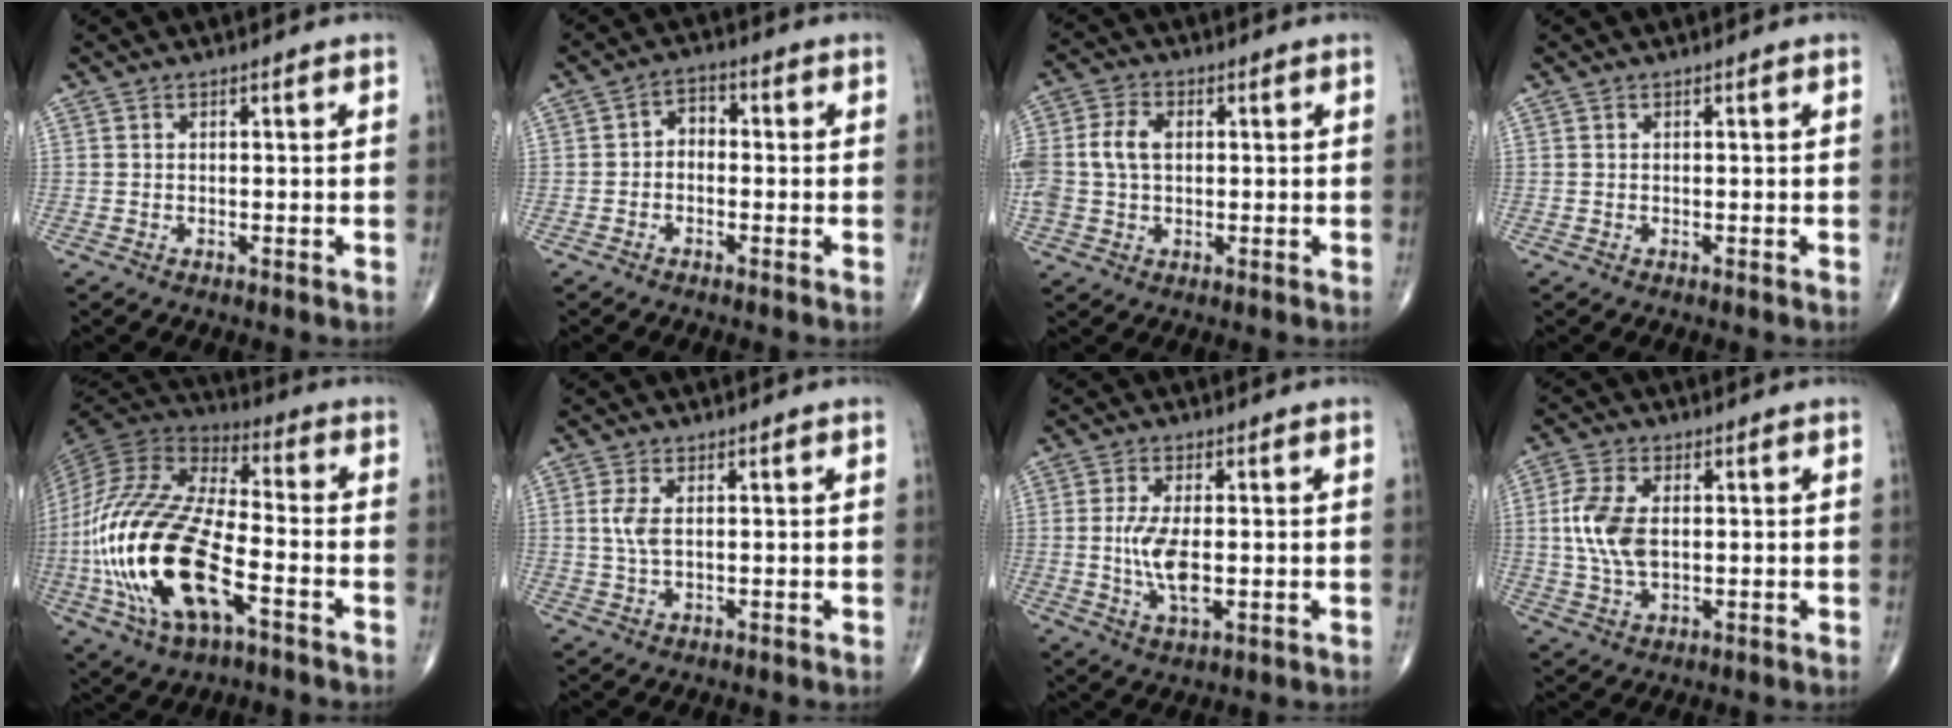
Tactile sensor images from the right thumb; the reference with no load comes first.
{"total": 3.5, "force": [-0.6, 2.6, 2.3], "torque": [-0.018, 0.020, -0.024]}
{"total": 8.5, "force": [0.8, 6.1, 5.9], "torque": [-0.129, 0.018, 0.017]}
{"total": 0.0}
{"total": 27.6, "force": [-7.9, 12.4, 23.4], "torque": [-0.541, 0.008, -0.141]}
{"total": 3.5, "force": [0.6, 1.6, 3.0], "torque": [-0.071, 0.000, 0.015]}
{"total": 7.7, "force": [-0.5, 3.2, 6.9], "torque": [-0.142, -0.011, -0.007]}
{"total": 8.9, "force": [0.7, 5.0, 7.3], "torque": [-0.163, 0.000, 0.017]}